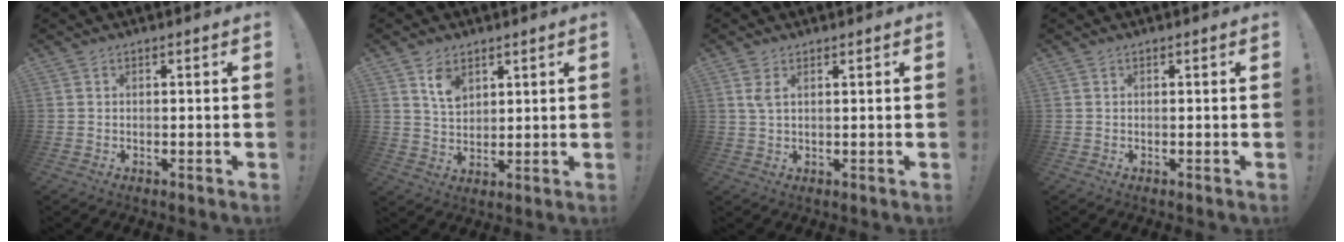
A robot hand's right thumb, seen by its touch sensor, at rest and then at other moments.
{"total": 7.1, "force": [4.2, 4.6, 3.4], "torque": [-0.046, -0.021, 0.076]}
{"total": 2.8, "force": [1.3, 1.0, 2.2], "torque": [-0.044, 0.001, 0.022]}
{"total": 0.0}